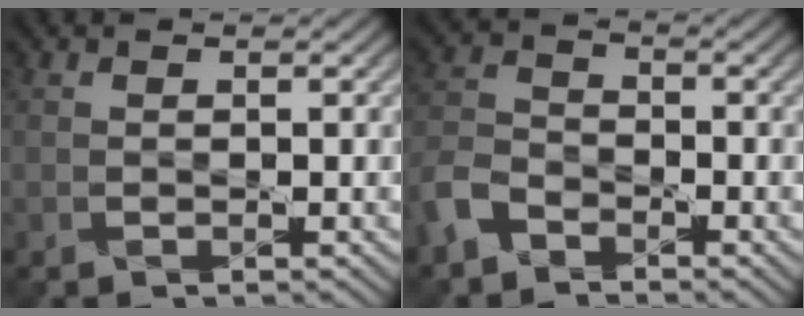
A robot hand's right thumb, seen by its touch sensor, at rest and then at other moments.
{"total": 5.6, "force": [-4.1, 3.0, 2.3], "torque": [-0.066, 0.000, -0.097]}